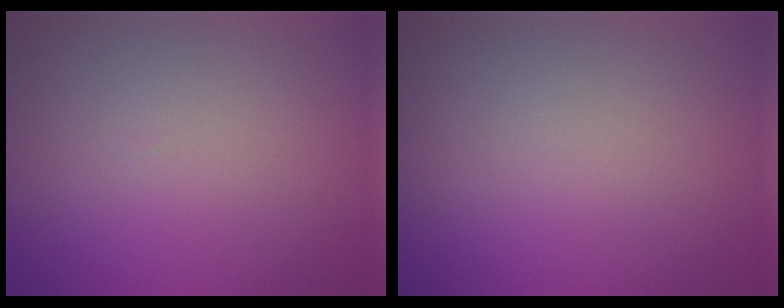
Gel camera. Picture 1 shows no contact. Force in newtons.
{"total": 0.0}